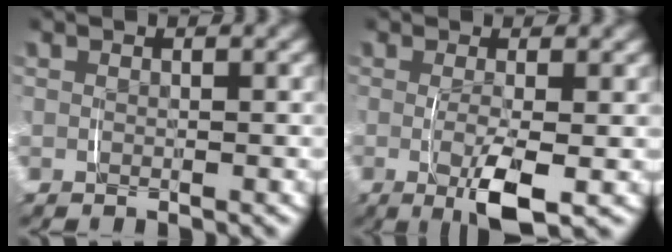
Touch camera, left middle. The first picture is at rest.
{"total": 4.6, "force": [-0.9, 1.0, 4.4], "torque": [-0.068, -0.012, -0.012]}